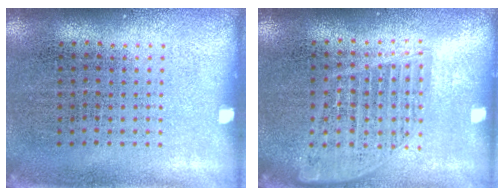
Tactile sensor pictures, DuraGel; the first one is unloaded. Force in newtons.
{"total": 1.6, "press": 1.4, "slide": 0.7}